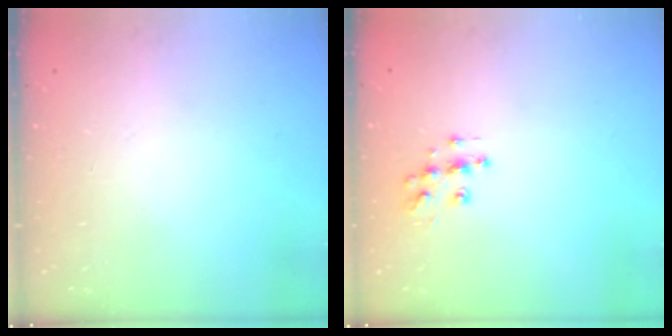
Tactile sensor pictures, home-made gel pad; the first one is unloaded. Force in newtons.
{"total": 8.6, "press": 8.6, "slide": 0.3}